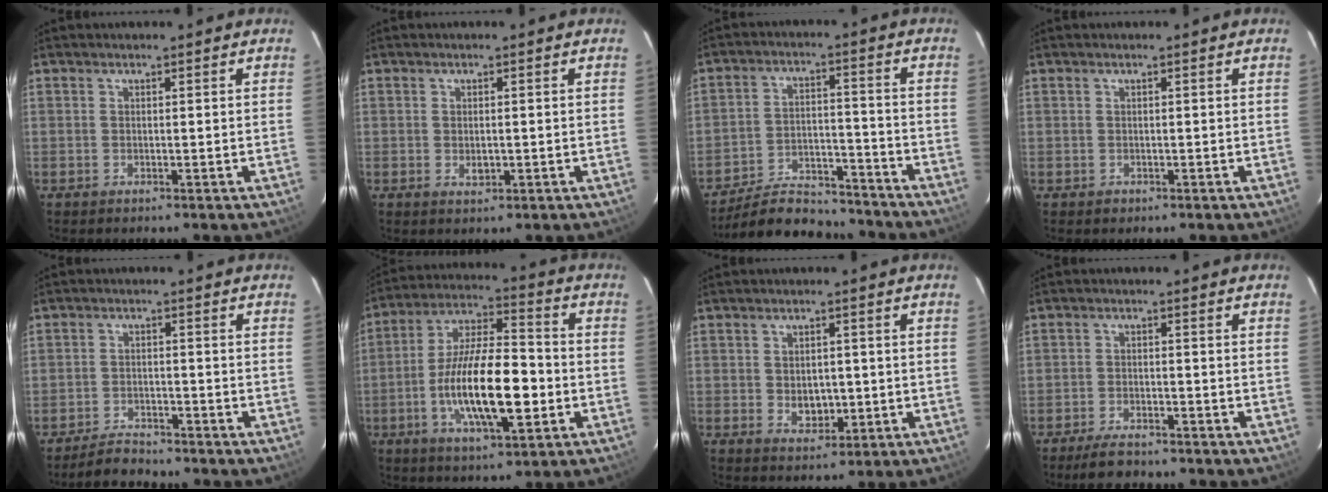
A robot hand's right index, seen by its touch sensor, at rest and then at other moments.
{"total": 2.0, "force": [-0.2, 1.4, 1.5], "torque": [-0.024, 0.000, -0.002]}
{"total": 14.3, "force": [-13.1, 4.6, 3.4], "torque": [-0.084, 0.020, -0.192]}
{"total": 0.9, "force": [-0.3, 0.9, 0.0], "torque": [0.003, 0.001, 0.000]}
{"total": 4.7, "force": [-4.3, 1.8, 0.7], "torque": [-0.032, 0.008, -0.070]}
{"total": 17.6, "force": [-4.2, 5.8, 16.1], "torque": [-0.301, 0.000, -0.075]}
{"total": 4.8, "force": [-0.5, 3.6, 3.1], "torque": [-0.052, -0.002, 0.001]}
{"total": 5.5, "force": [-4.8, 1.7, 2.2], "torque": [-0.060, -0.002, -0.080]}